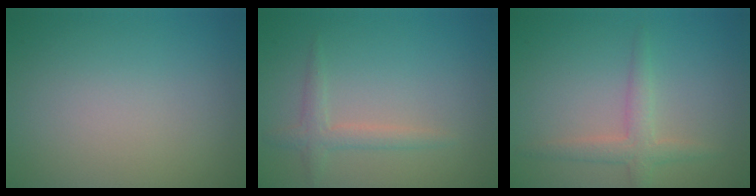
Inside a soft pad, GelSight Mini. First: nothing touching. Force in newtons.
{"total": 1.7, "press": 1.7, "slide": 0.1}
{"total": 2.3, "press": 2.3, "slide": 0.1}